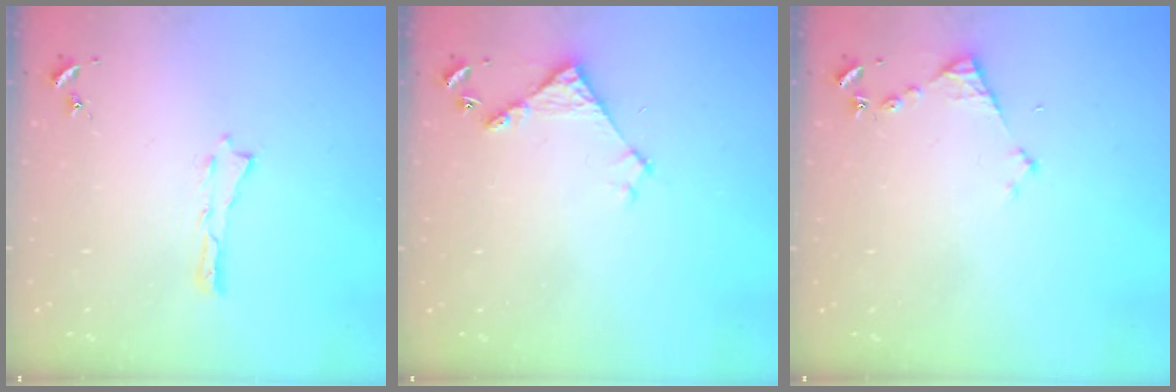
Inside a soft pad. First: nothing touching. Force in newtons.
{"total": 3.8, "press": 3.8, "slide": 0.3}
{"total": 3.2, "press": 3.2, "slide": 0.3}